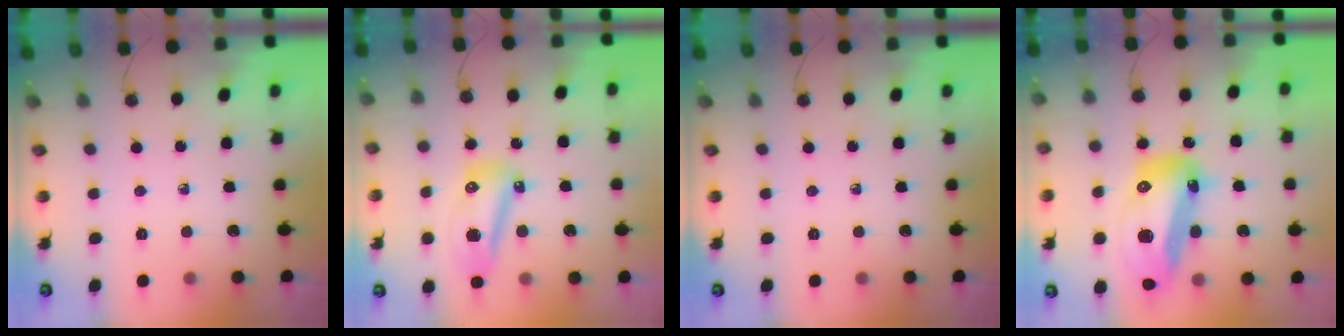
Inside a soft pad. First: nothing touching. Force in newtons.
{"total": 16.2, "press": 12.7, "slide": 10.1}
{"total": 0.0}
{"total": 25.3, "press": 23.8, "slide": 8.4}